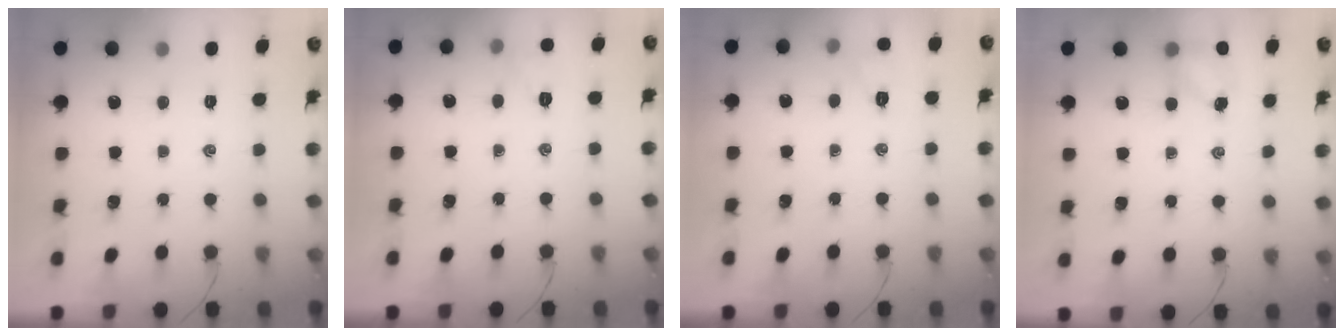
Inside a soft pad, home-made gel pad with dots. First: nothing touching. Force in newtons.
{"total": 5.3, "press": 5.1, "slide": 1.3}
{"total": 5.9, "press": 5.6, "slide": 1.7}
{"total": 4.1, "press": 4.0, "slide": 0.7}